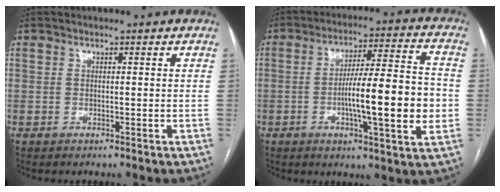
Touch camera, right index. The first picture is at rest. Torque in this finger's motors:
{"motor_torque": [2.14, 0.00, 1.05, 0.21]}